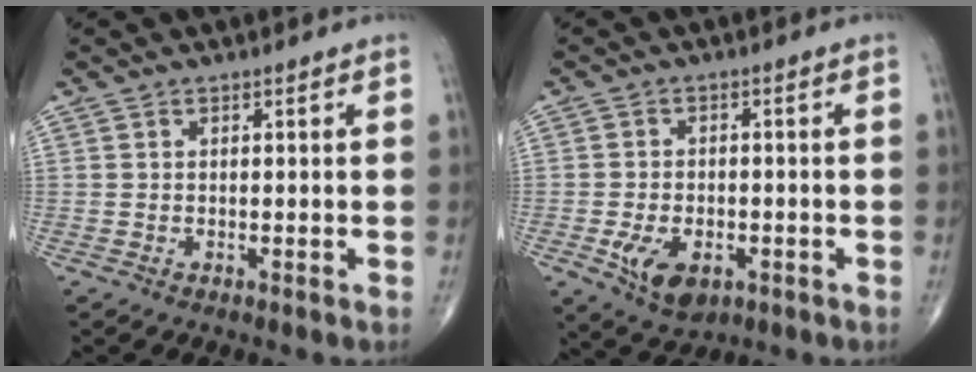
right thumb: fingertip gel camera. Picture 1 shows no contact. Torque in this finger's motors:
{"motor_torque": [0.95, 0.90, 0.61, -0.62, 0.29]}